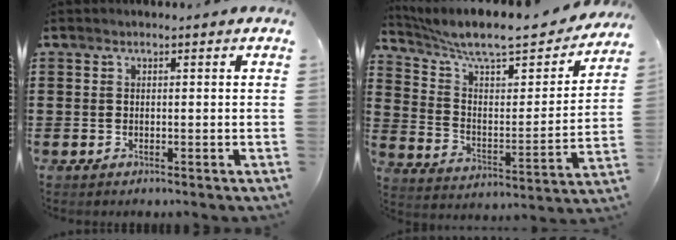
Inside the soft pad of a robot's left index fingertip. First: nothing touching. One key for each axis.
{"total": 9.3, "fx": 7.8, "fy": 1.6, "fz": 4.8, "tx": -0.119, "ty": -0.053, "tz": 0.130}